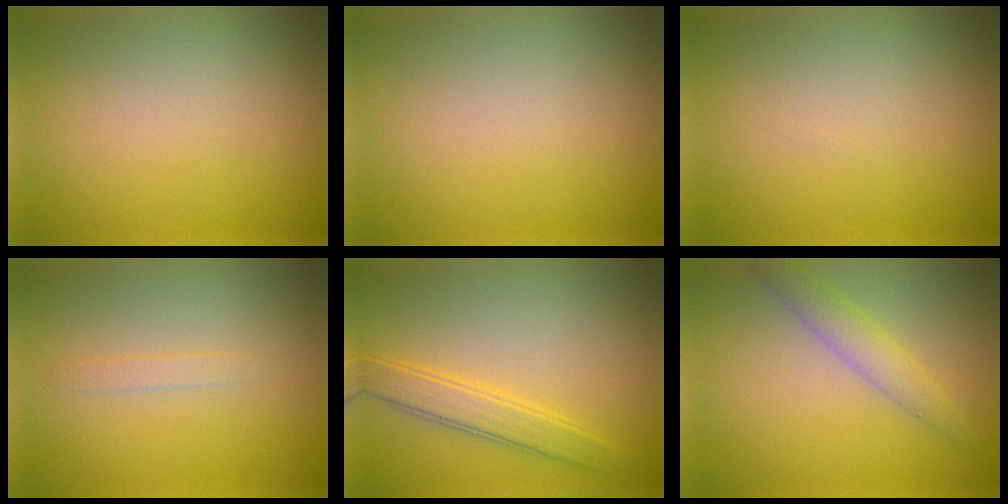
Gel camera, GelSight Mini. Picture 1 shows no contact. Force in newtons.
{"total": 0.0}
{"total": 0.0}
{"total": 0.9, "press": 0.9, "slide": 0.0}
{"total": 3.2, "press": 3.2, "slide": 0.1}
{"total": 2.7, "press": 2.7, "slide": 0.1}